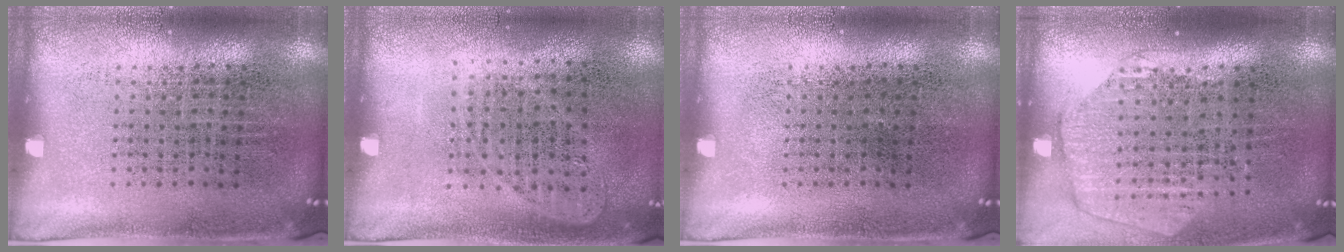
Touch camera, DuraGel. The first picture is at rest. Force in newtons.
{"total": 1.0, "press": 0.9, "slide": 0.4}
{"total": 0.0}
{"total": 1.6, "press": 1.4, "slide": 0.7}